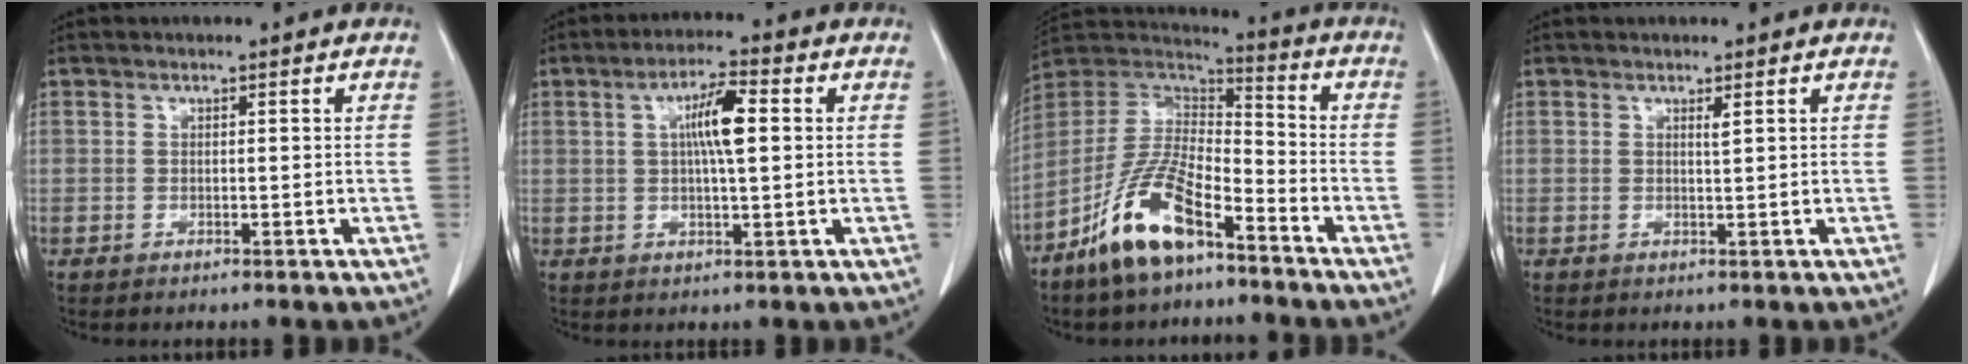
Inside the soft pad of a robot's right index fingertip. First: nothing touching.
{"total": 6.6, "force": [1.3, 0.9, 6.4], "torque": [-0.115, 0.009, 0.020]}
{"total": 13.8, "force": [-8.6, 4.3, 9.9], "torque": [-0.203, 0.004, -0.163]}
{"total": 0.9, "force": [0.5, -0.1, 0.7], "torque": [-0.017, -0.005, 0.010]}